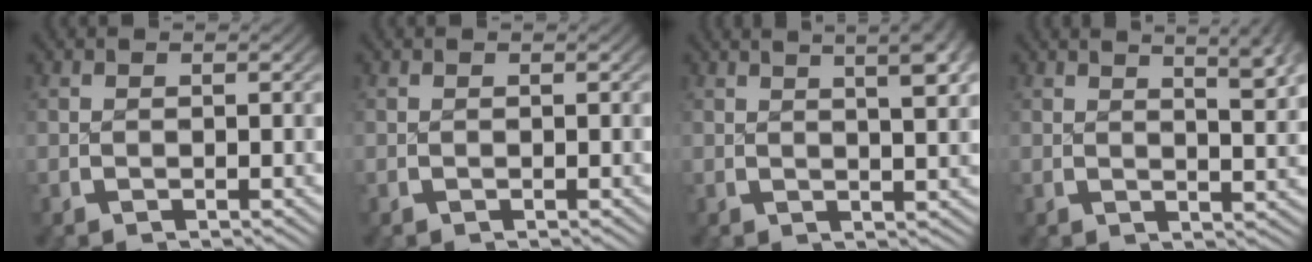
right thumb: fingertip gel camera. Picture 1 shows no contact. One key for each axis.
{"total": 0.0}
{"total": 5.6, "fx": 2.4, "fy": 1.9, "fz": 4.6, "tx": -0.050, "ty": 0.009, "tz": 0.032}
{"total": 4.5, "fx": 2.2, "fy": 1.4, "fz": 3.7, "tx": -0.038, "ty": -0.003, "tz": 0.034}